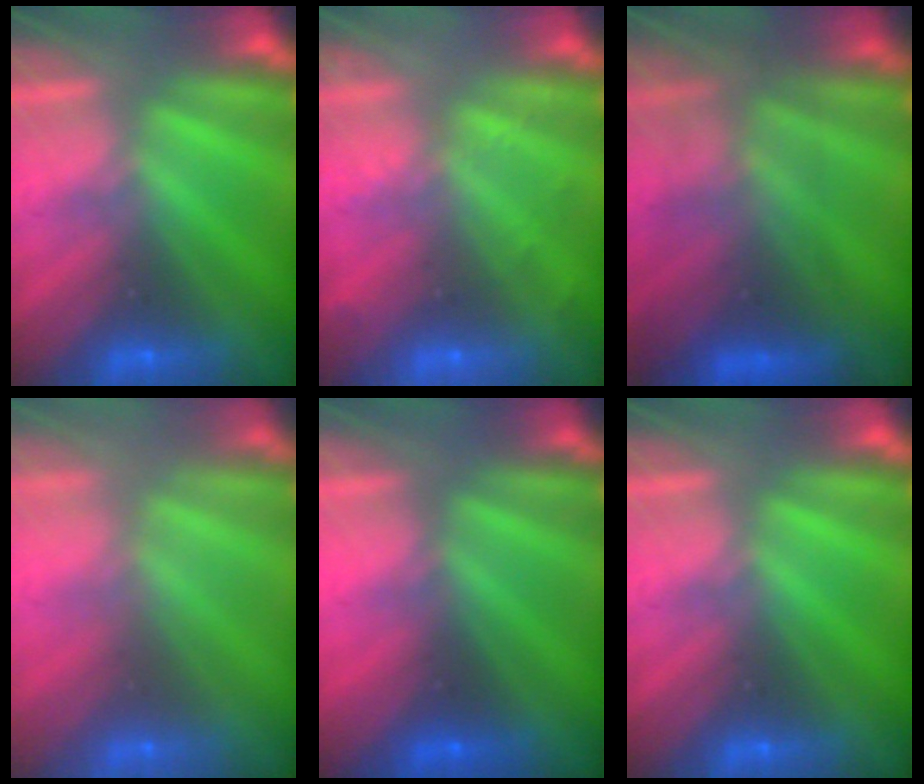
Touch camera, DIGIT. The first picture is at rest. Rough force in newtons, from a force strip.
{"total": 2.1}
{"total": 4.0}
{"total": 7.4}
{"total": 3.3}
{"total": 0.0}